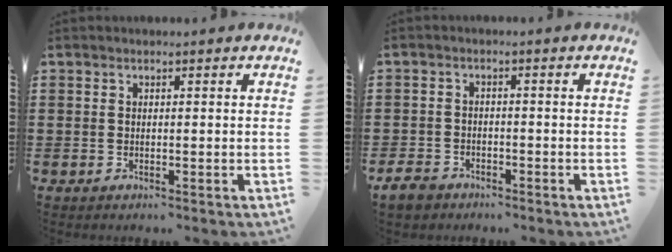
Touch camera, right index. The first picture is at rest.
{"total": 2.8, "force": [-2.4, 1.2, 0.8], "torque": [-0.026, 0.002, -0.050]}